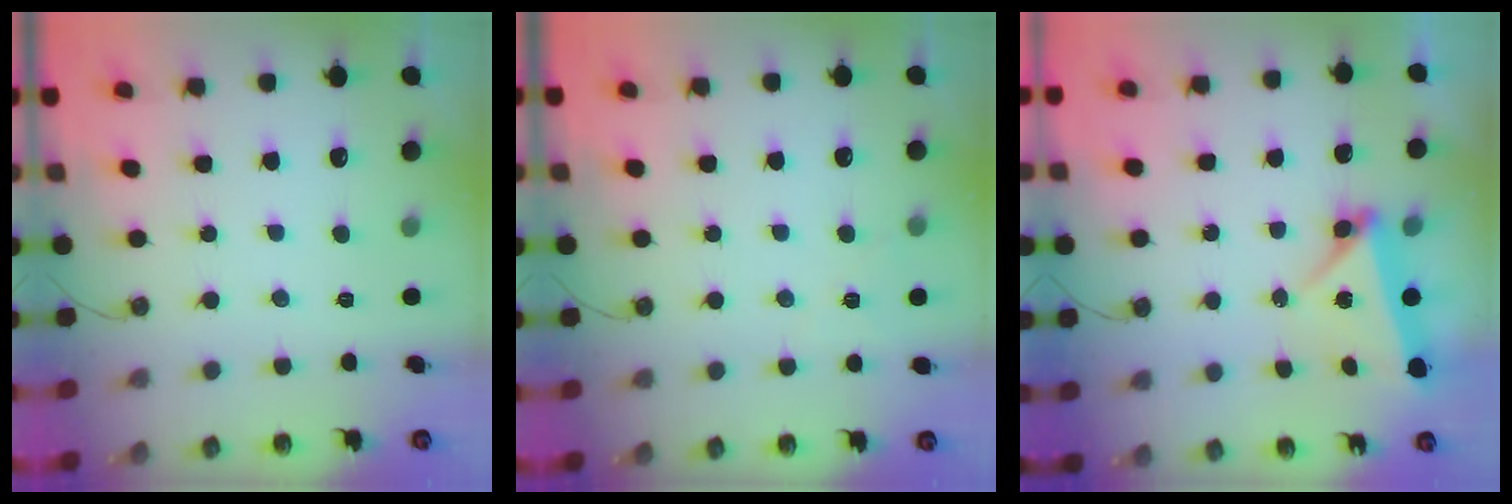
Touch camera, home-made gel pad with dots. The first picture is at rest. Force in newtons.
{"total": 5.8, "press": 5.1, "slide": 2.8}
{"total": 5.5, "press": 5.5, "slide": 0.3}